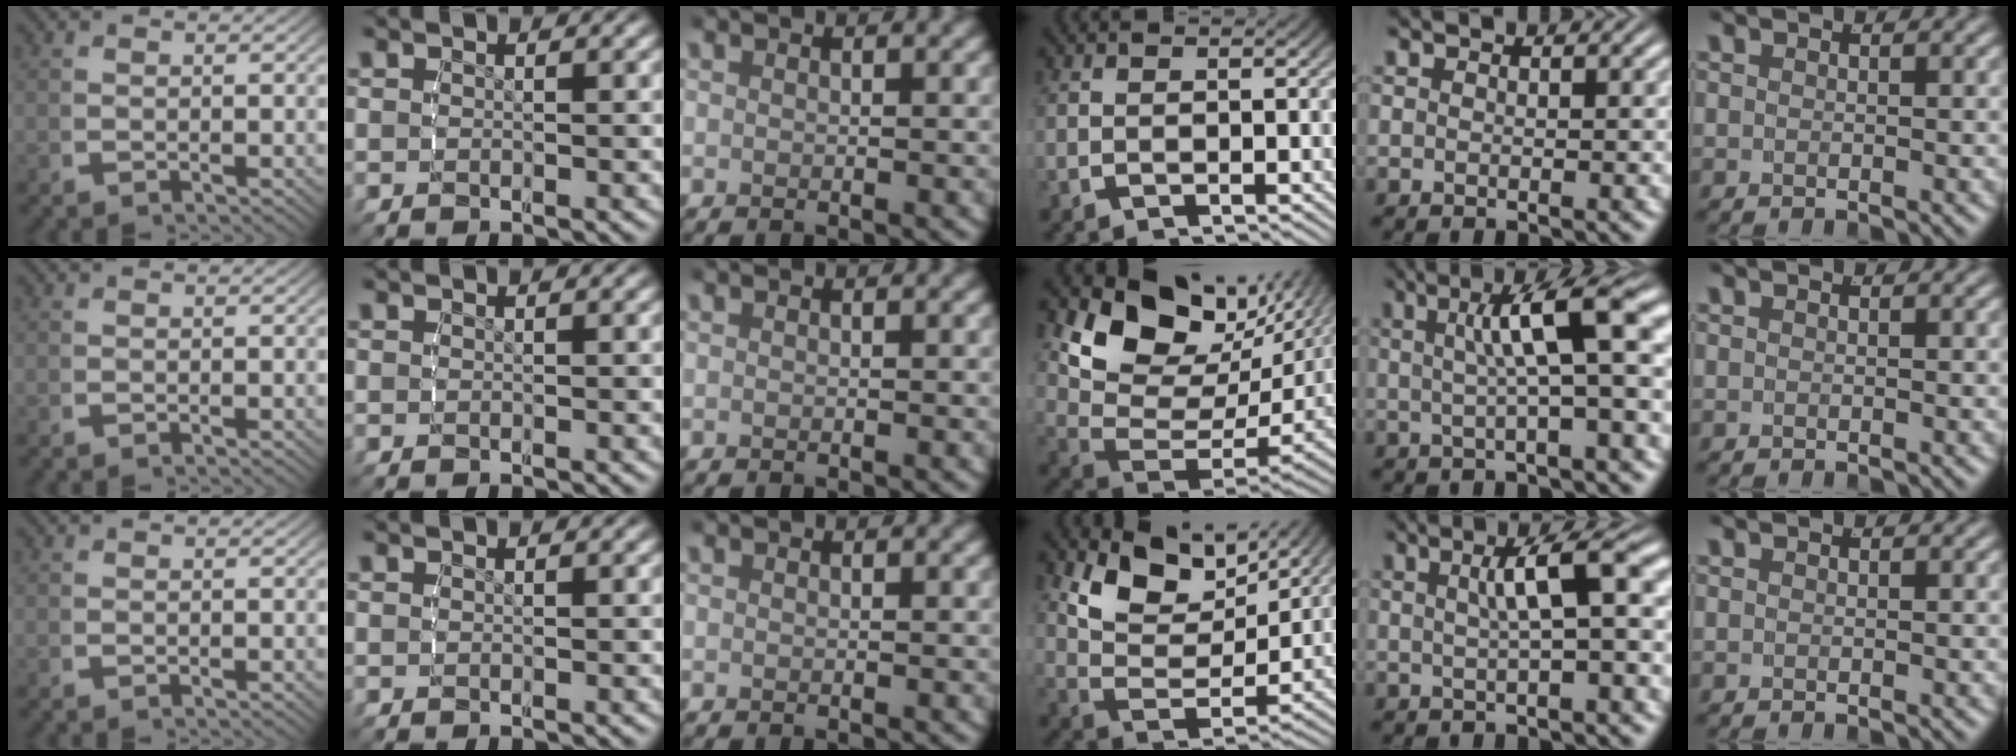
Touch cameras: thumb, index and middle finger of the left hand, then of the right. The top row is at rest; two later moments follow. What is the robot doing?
{"motion": "lift_and_place", "object": "lipstick"}